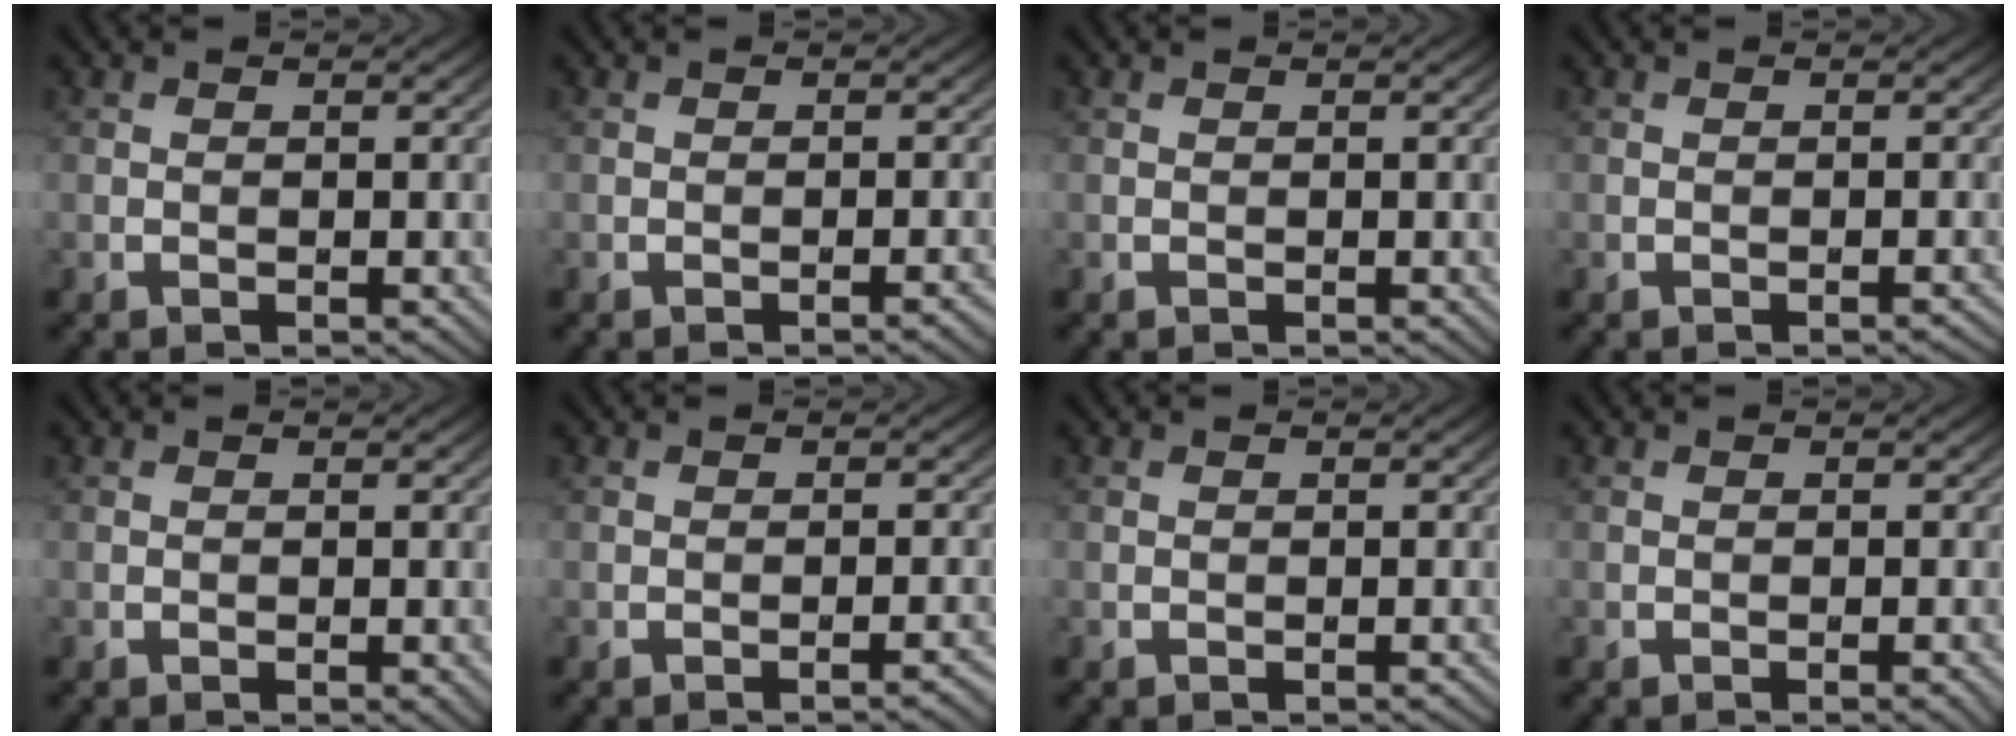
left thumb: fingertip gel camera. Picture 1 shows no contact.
{"total": 1.0, "force": [-0.9, -0.4, 0.2], "torque": [-0.006, 0.004, -0.016]}
{"total": 0.0}
{"total": 0.7, "force": [-0.7, -0.1, 0.0], "torque": [0.002, 0.004, -0.014]}
{"total": 0.5, "force": [-0.1, 0.2, 0.5], "torque": [-0.004, -0.001, 0.000]}
{"total": 1.3, "force": [-1.2, -0.4, 0.3], "torque": [-0.006, 0.006, -0.017]}
{"total": 0.0}
{"total": 0.8, "force": [-0.5, -0.1, 0.6], "torque": [-0.009, 0.003, -0.011]}